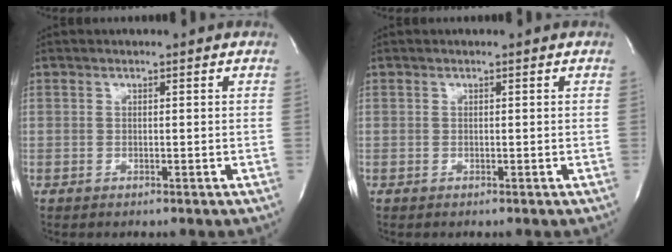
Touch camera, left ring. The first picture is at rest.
{"total": 0.0}